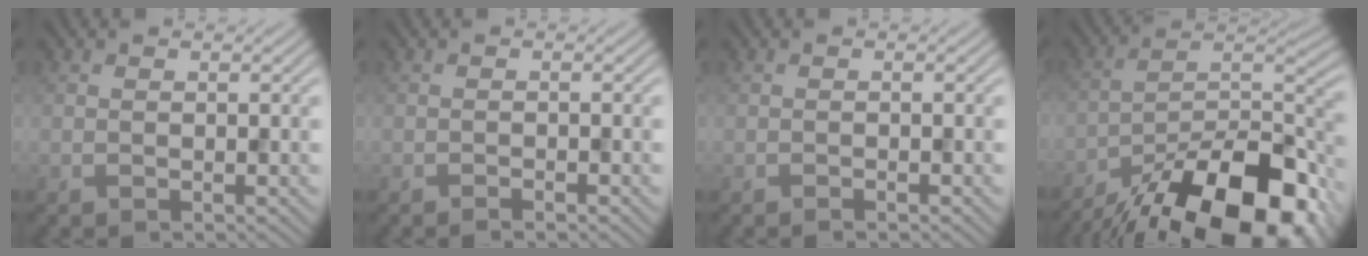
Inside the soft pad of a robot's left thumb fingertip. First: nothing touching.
{"total": 0.9, "force": [-0.7, 0.1, 0.5], "torque": [-0.008, 0.000, -0.013]}
{"total": 0.6, "force": [-0.5, 0.0, 0.3], "torque": [-0.005, 0.000, -0.008]}
{"total": 19.8, "force": [-14.8, 6.8, 11.2], "torque": [-0.176, -0.029, -0.232]}